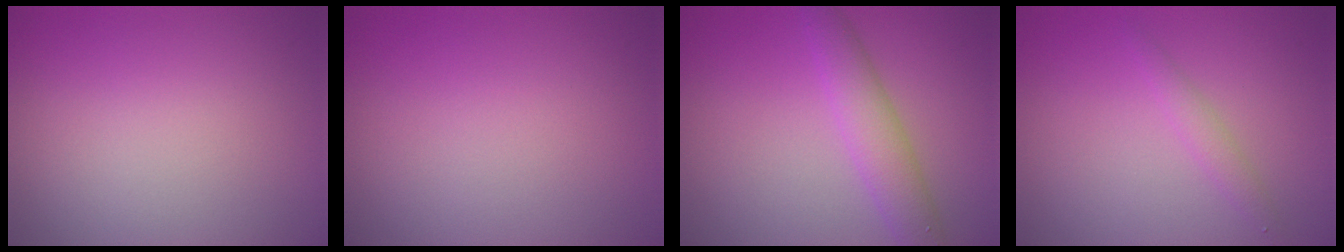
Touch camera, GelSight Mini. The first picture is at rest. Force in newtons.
{"total": 0.0}
{"total": 3.4, "press": 3.4, "slide": 0.1}
{"total": 1.3, "press": 1.3, "slide": 0.0}